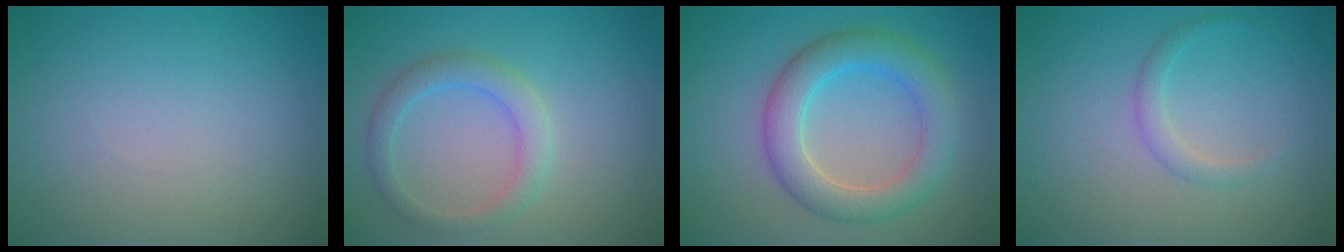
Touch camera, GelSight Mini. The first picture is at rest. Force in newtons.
{"total": 2.7, "press": 2.7, "slide": 0.0}
{"total": 5.2, "press": 5.2, "slide": 0.0}
{"total": 1.4, "press": 1.4, "slide": 0.1}